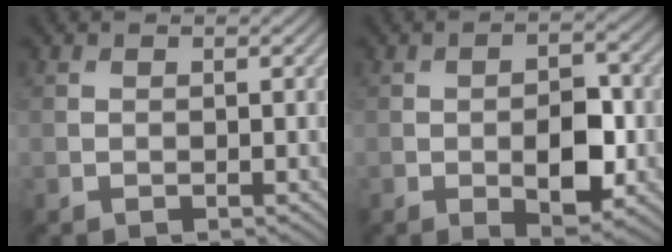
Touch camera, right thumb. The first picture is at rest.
{"total": 6.4, "force": [-1.4, 3.0, 5.4], "torque": [-0.089, -0.005, -0.021]}